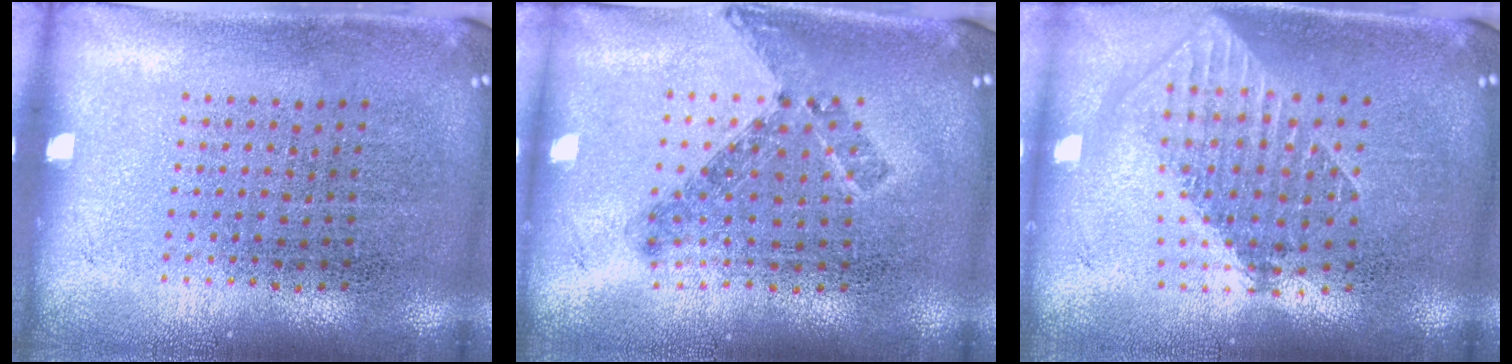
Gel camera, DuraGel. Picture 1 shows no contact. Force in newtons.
{"total": 0.8, "press": 0.7, "slide": 0.4}
{"total": 1.8, "press": 1.4, "slide": 1.1}